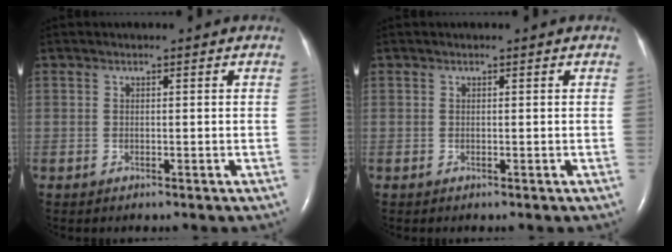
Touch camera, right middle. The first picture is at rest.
{"total": 0.0}